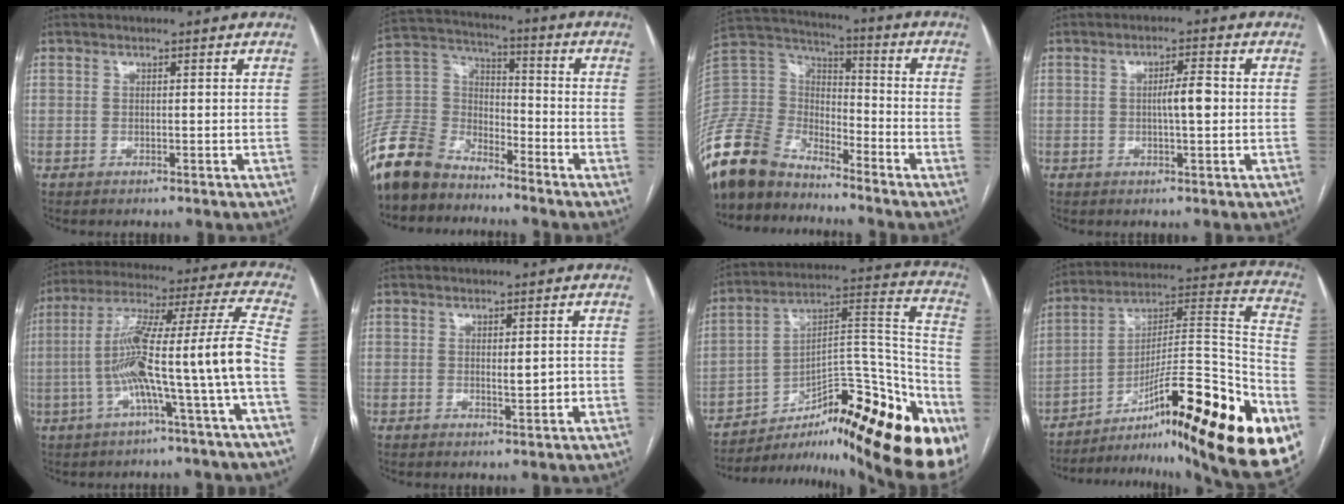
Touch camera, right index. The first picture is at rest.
{"total": 14.1, "force": [-12.0, 6.2, 3.8], "torque": [-0.088, 0.022, -0.239]}
{"total": 17.5, "force": [-15.2, 6.7, 5.4], "torque": [-0.128, 0.029, -0.293]}
{"total": 3.7, "force": [-0.1, 0.5, 3.6], "torque": [-0.059, 0.003, -0.003]}
{"total": 15.9, "force": [-4.2, -1.1, 15.2], "torque": [-0.266, 0.027, -0.075]}
{"total": 2.2, "force": [-0.2, 0.5, 2.1], "torque": [-0.034, -0.002, -0.001]}
{"total": 29.8, "force": [-19.5, 5.2, 21.9], "torque": [-0.242, 0.018, -0.285]}
{"total": 33.8, "force": [-19.1, 4.0, 27.7], "torque": [-0.318, 0.011, -0.284]}